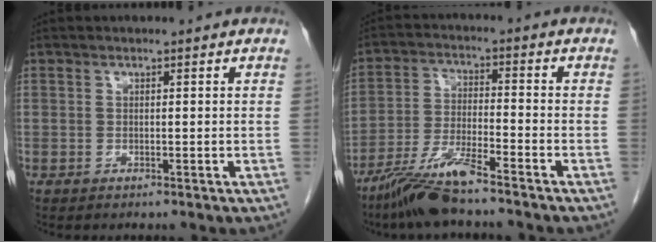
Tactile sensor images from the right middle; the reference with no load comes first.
{"total": 8.7, "force": [-6.9, 0.1, 5.3], "torque": [-0.108, -0.026, -0.134]}